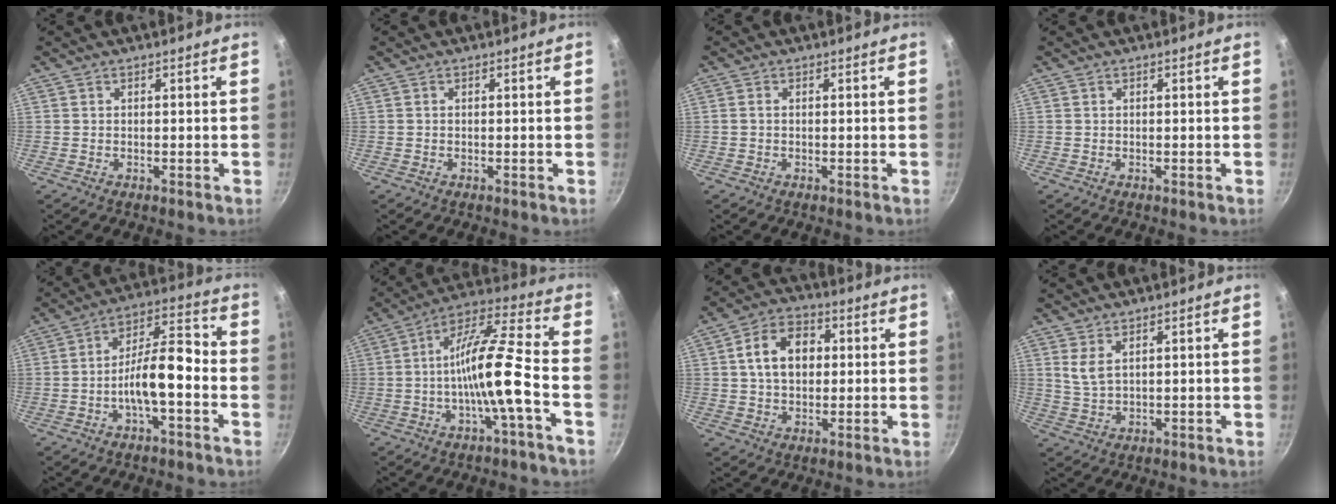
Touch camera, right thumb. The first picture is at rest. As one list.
[{"total": 0.0}, {"total": 0.8, "force": [0.0, 0.5, 0.6], "torque": [-0.013, 0.003, -0.002]}, {"total": 0.0}, {"total": 10.4, "force": [-3.4, 3.7, 9.2], "torque": [-0.147, 0.049, -0.061]}, {"total": 13.8, "force": [-3.8, 1.6, 13.2], "torque": [-0.229, 0.040, -0.076]}, {"total": 10.4, "force": [1.6, 7.4, 7.1], "torque": [-0.094, 0.016, 0.016]}, {"total": 3.6, "force": [1.7, 1.6, 2.7], "torque": [-0.052, -0.014, 0.038]}]